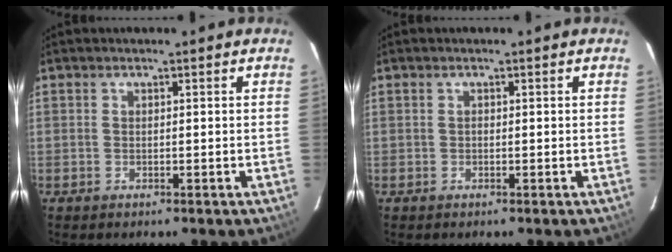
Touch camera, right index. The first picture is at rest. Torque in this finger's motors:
{"motor_torque": [0.16, 0.05, 0.07, 0.01]}